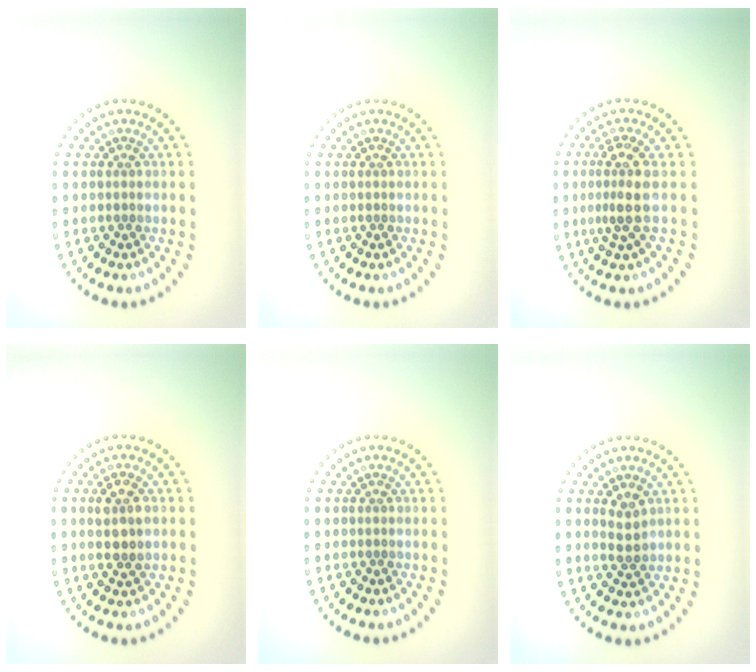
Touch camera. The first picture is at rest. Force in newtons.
{"total": 0.0}
{"total": 2.9, "press": 2.3, "slide": 1.6}
{"total": 2.6, "press": 2.5, "slide": 0.6}
{"total": 0.0}
{"total": 1.9, "press": 1.8, "slide": 0.6}